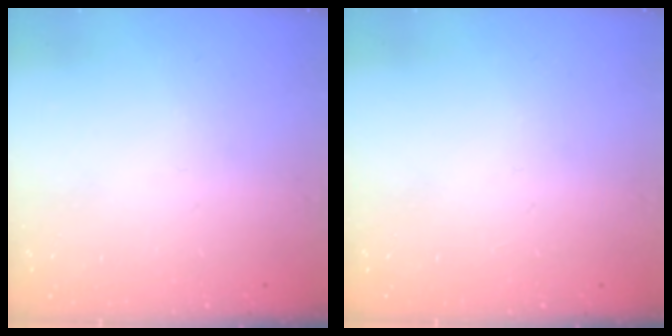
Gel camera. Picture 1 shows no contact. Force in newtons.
{"total": 0.0}